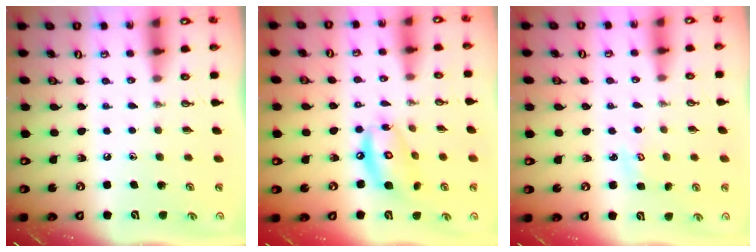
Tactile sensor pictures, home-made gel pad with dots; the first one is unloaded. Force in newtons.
{"total": 12.3, "press": 12.3, "slide": 1.1}
{"total": 2.5, "press": 2.5, "slide": 0.2}